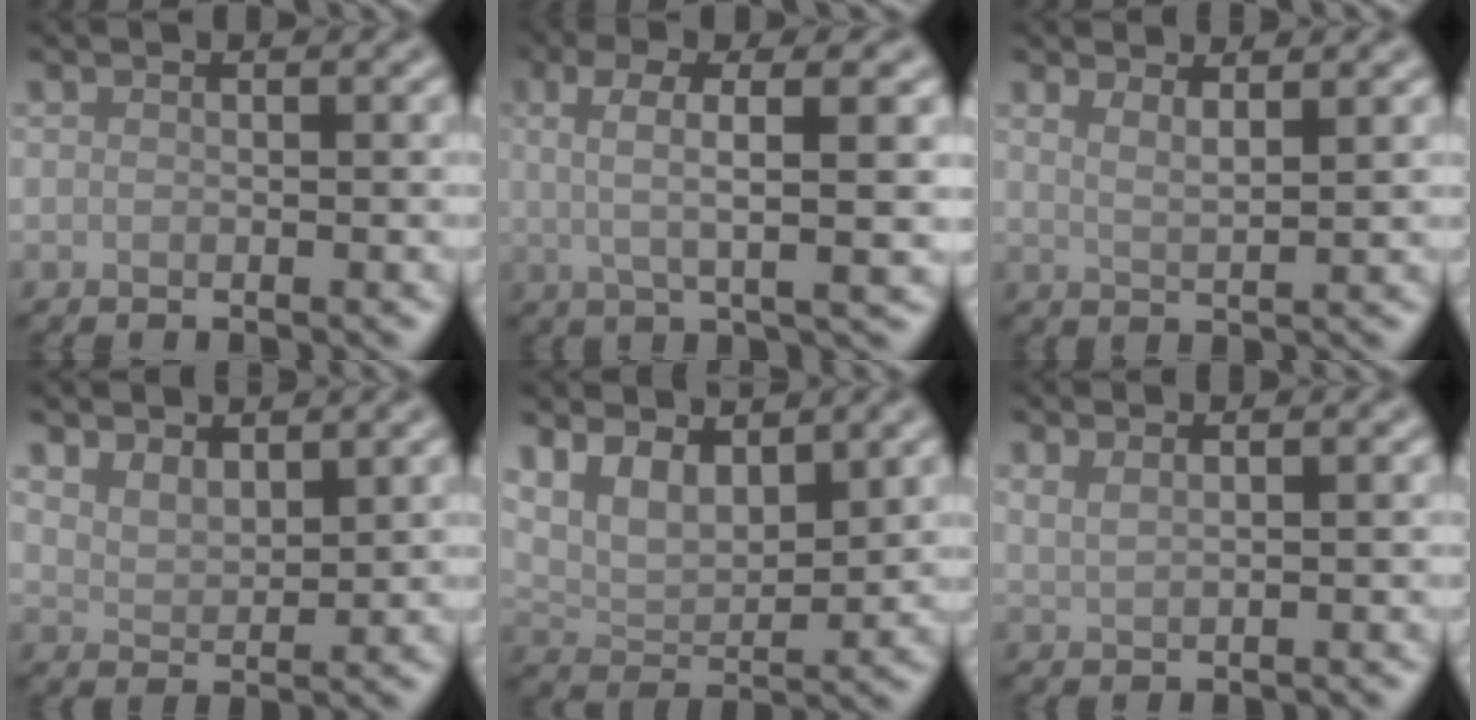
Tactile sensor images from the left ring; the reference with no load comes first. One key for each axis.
{"total": 5.6, "fx": 1.3, "fy": 1.4, "fz": 5.3, "tx": -0.088, "ty": 0.008, "tz": 0.018}
{"total": 2.5, "fx": 1.8, "fy": 0.7, "fz": 1.5, "tx": -0.013, "ty": 0.000, "tz": 0.024}
{"total": 3.0, "fx": 2.6, "fy": 1.1, "fz": 1.2, "tx": -0.023, "ty": 0.000, "tz": 0.047}
{"total": 5.4, "fx": 3.4, "fy": 2.6, "fz": 3.3, "tx": -0.067, "ty": -0.004, "tz": 0.059}
{"total": 2.0, "fx": 1.5, "fy": 0.8, "fz": 1.1, "tx": -0.010, "ty": 0.001, "tz": 0.017}